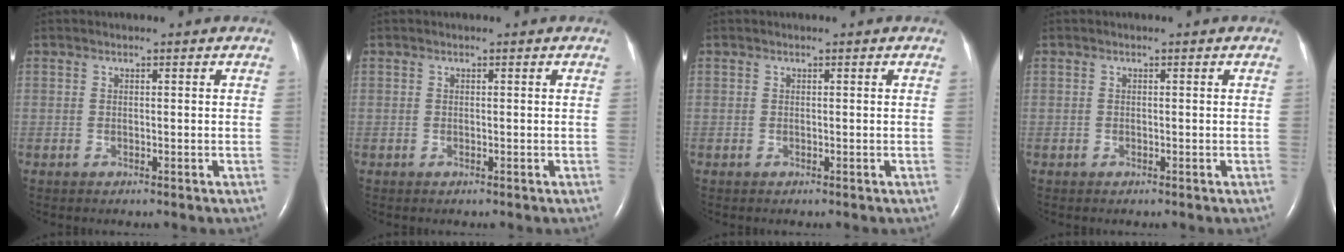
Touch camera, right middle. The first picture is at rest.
{"total": 0.0}
{"total": 0.0}
{"total": 0.0}